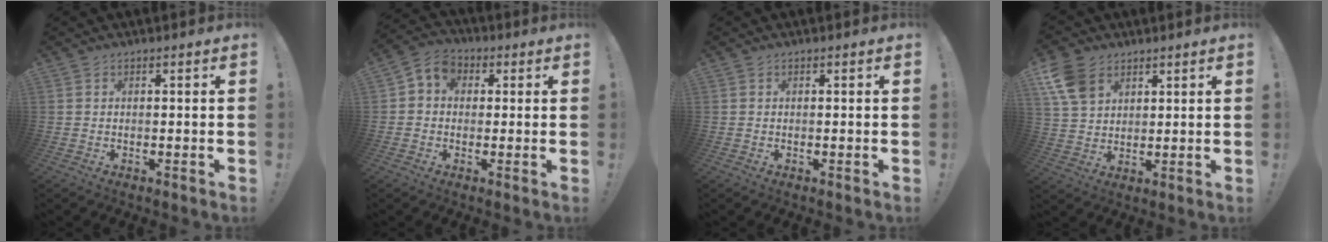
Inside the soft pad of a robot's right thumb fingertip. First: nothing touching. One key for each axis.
{"total": 5.6, "fx": 0.7, "fy": 4.9, "fz": 2.6, "tx": -0.042, "ty": 0.005, "tz": 0.015}
{"total": 0.0}
{"total": 10.5, "fx": 5.7, "fy": 6.9, "fz": 5.4, "tx": -0.107, "ty": -0.015, "tz": 0.115}